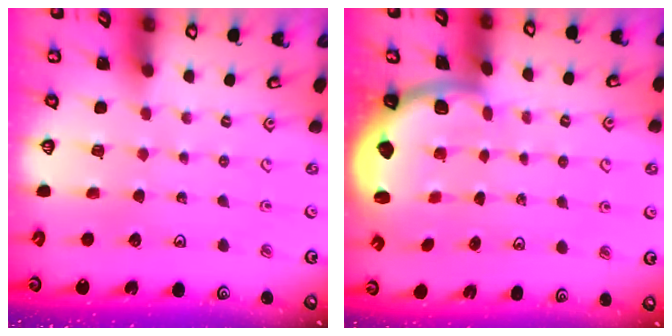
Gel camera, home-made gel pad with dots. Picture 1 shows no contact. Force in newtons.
{"total": 2.0, "press": 2.0, "slide": 0.5}